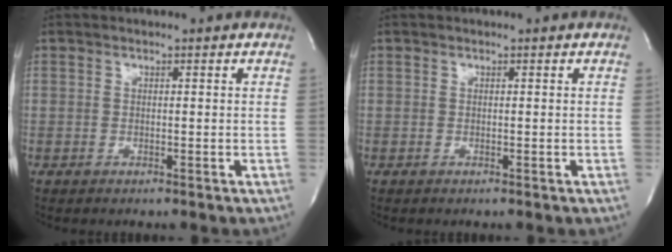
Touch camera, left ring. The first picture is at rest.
{"total": 0.0}